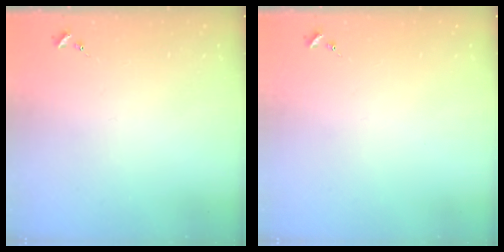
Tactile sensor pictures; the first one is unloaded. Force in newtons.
{"total": 0.0}